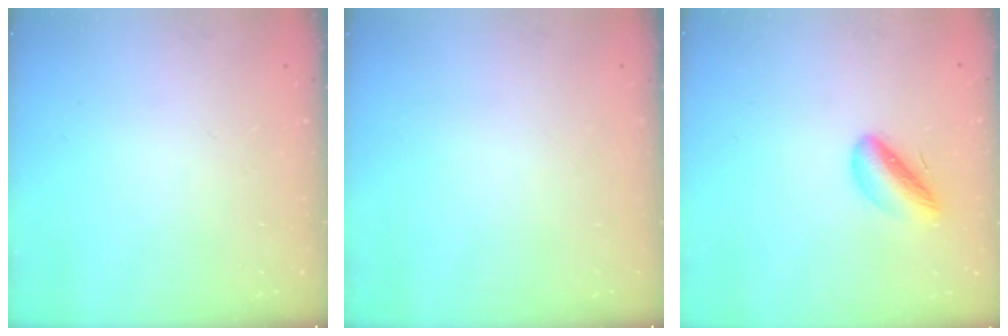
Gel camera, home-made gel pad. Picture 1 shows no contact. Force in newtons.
{"total": 0.0}
{"total": 6.8, "press": 6.7, "slide": 1.0}